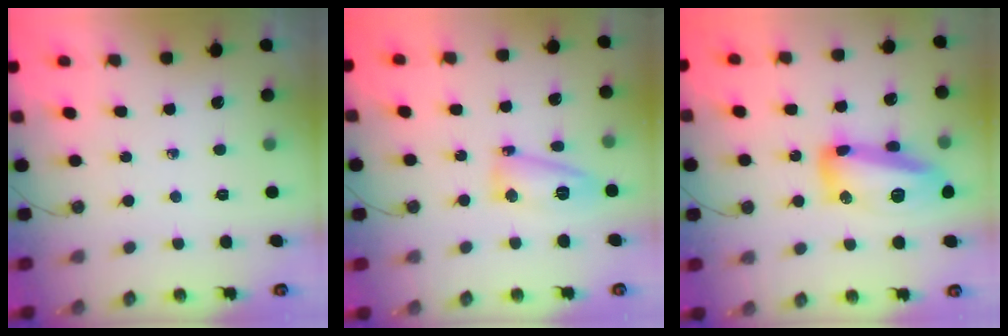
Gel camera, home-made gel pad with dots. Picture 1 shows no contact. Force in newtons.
{"total": 8.4, "press": 8.2, "slide": 1.6}
{"total": 15.6, "press": 15.6, "slide": 1.2}